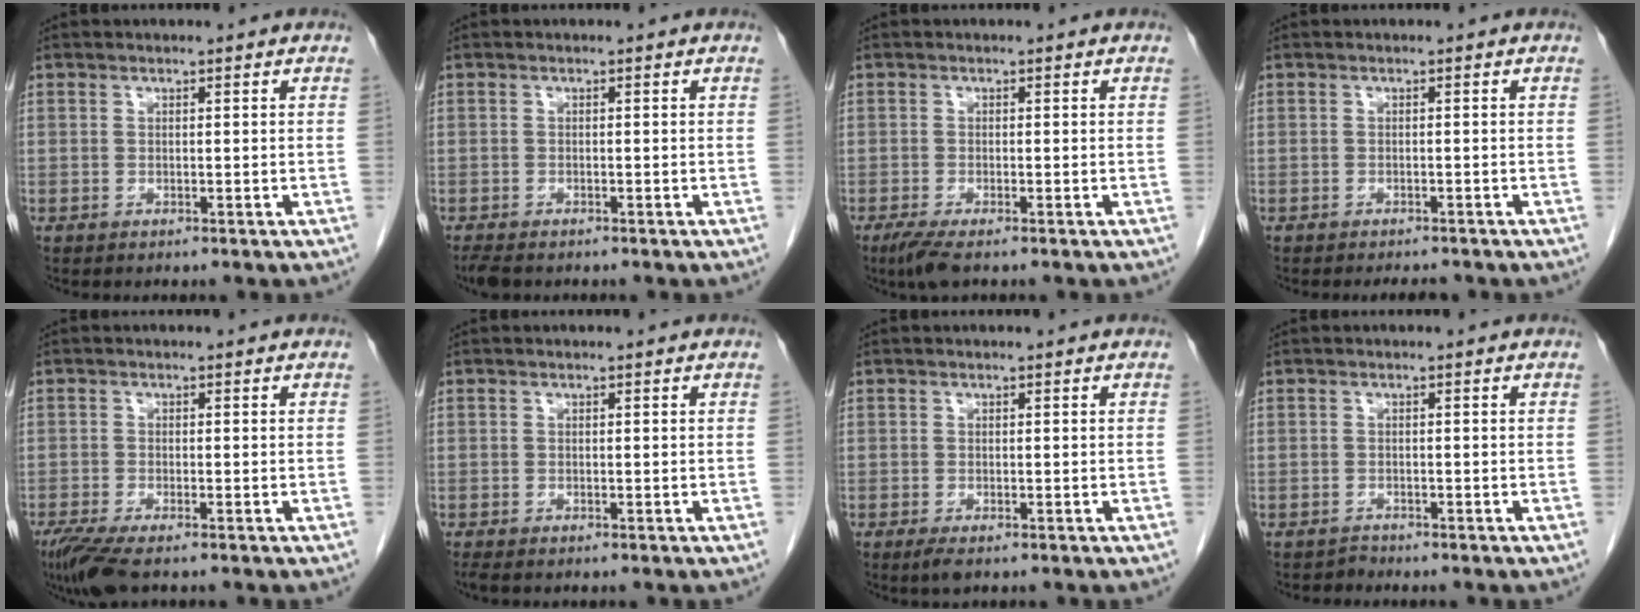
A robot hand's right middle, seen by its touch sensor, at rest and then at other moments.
{"total": 2.7, "force": [-2.2, 0.9, 1.4], "torque": [-0.029, -0.009, -0.034]}
{"total": 3.0, "force": [-2.1, 0.4, 2.1], "torque": [-0.046, -0.010, -0.041]}
{"total": 2.6, "force": [-2.3, 0.7, 0.8], "torque": [-0.013, -0.006, -0.027]}
{"total": 5.0, "force": [-3.6, 0.7, 3.4], "torque": [-0.065, -0.015, -0.065]}
{"total": 1.0, "force": [-0.9, 0.2, 0.4], "torque": [-0.014, -0.005, -0.016]}
{"total": 1.7, "force": [-1.1, 0.4, 1.3], "torque": [-0.025, -0.005, -0.016]}
{"total": 0.8, "force": [-0.7, 0.0, -0.4], "torque": [0.006, -0.005, -0.013]}